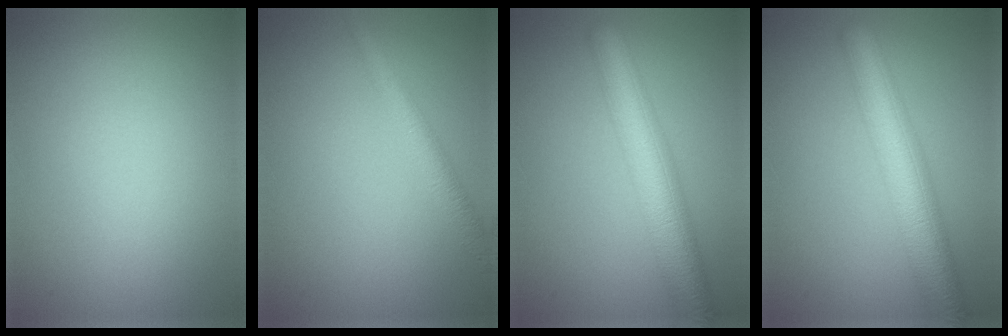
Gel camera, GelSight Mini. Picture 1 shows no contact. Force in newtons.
{"total": 3.0, "press": 3.0, "slide": 0.1}
{"total": 7.4, "press": 7.4, "slide": 0.2}
{"total": 7.4, "press": 7.4, "slide": 0.2}